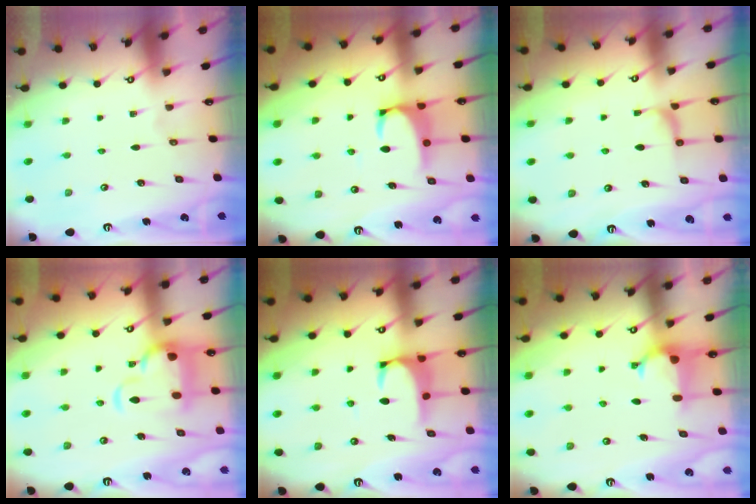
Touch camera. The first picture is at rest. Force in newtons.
{"total": 3.0, "press": 2.9, "slide": 0.8}
{"total": 2.9, "press": 2.7, "slide": 0.9}
{"total": 6.8, "press": 6.6, "slide": 1.6}
{"total": 2.9, "press": 2.8, "slide": 0.7}
{"total": 1.9, "press": 1.8, "slide": 0.7}